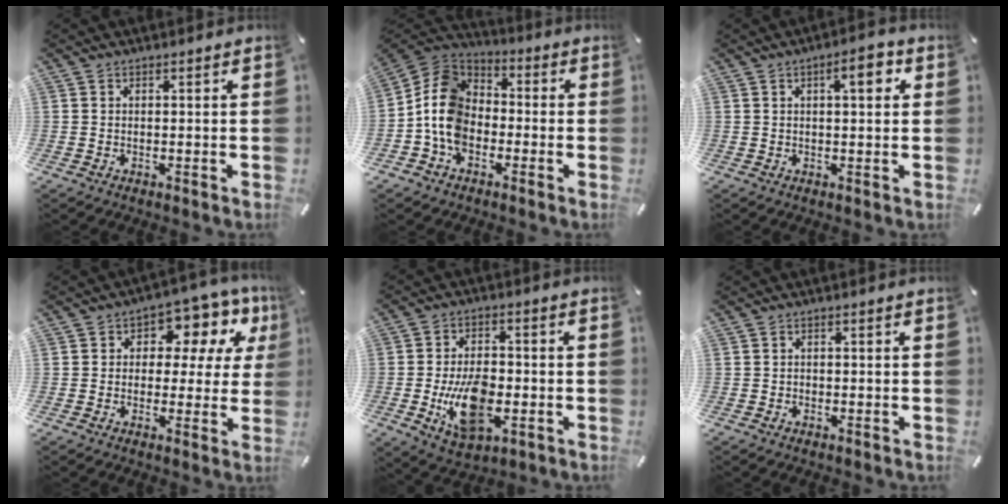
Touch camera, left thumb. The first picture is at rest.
{"total": 11.1, "force": [-3.8, 8.8, 5.7], "torque": [-0.147, 0.027, -0.076]}
{"total": 5.3, "force": [1.9, 1.7, 4.7], "torque": [-0.065, -0.003, 0.022]}
{"total": 10.4, "force": [3.9, 6.6, 7.0], "torque": [-0.090, -0.026, 0.067]}
{"total": 13.0, "force": [-3.0, 7.5, 10.1], "torque": [-0.179, -0.005, -0.050]}
{"total": 0.6, "force": [-0.3, 0.5, 0.2], "torque": [-0.004, 0.003, -0.007]}